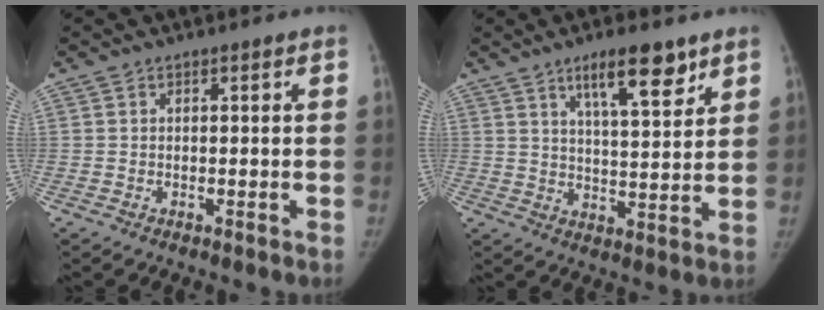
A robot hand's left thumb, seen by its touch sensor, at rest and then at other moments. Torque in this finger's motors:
{"motor_torque": [0.25, -0.07, 0.79, -0.73, 0.24]}